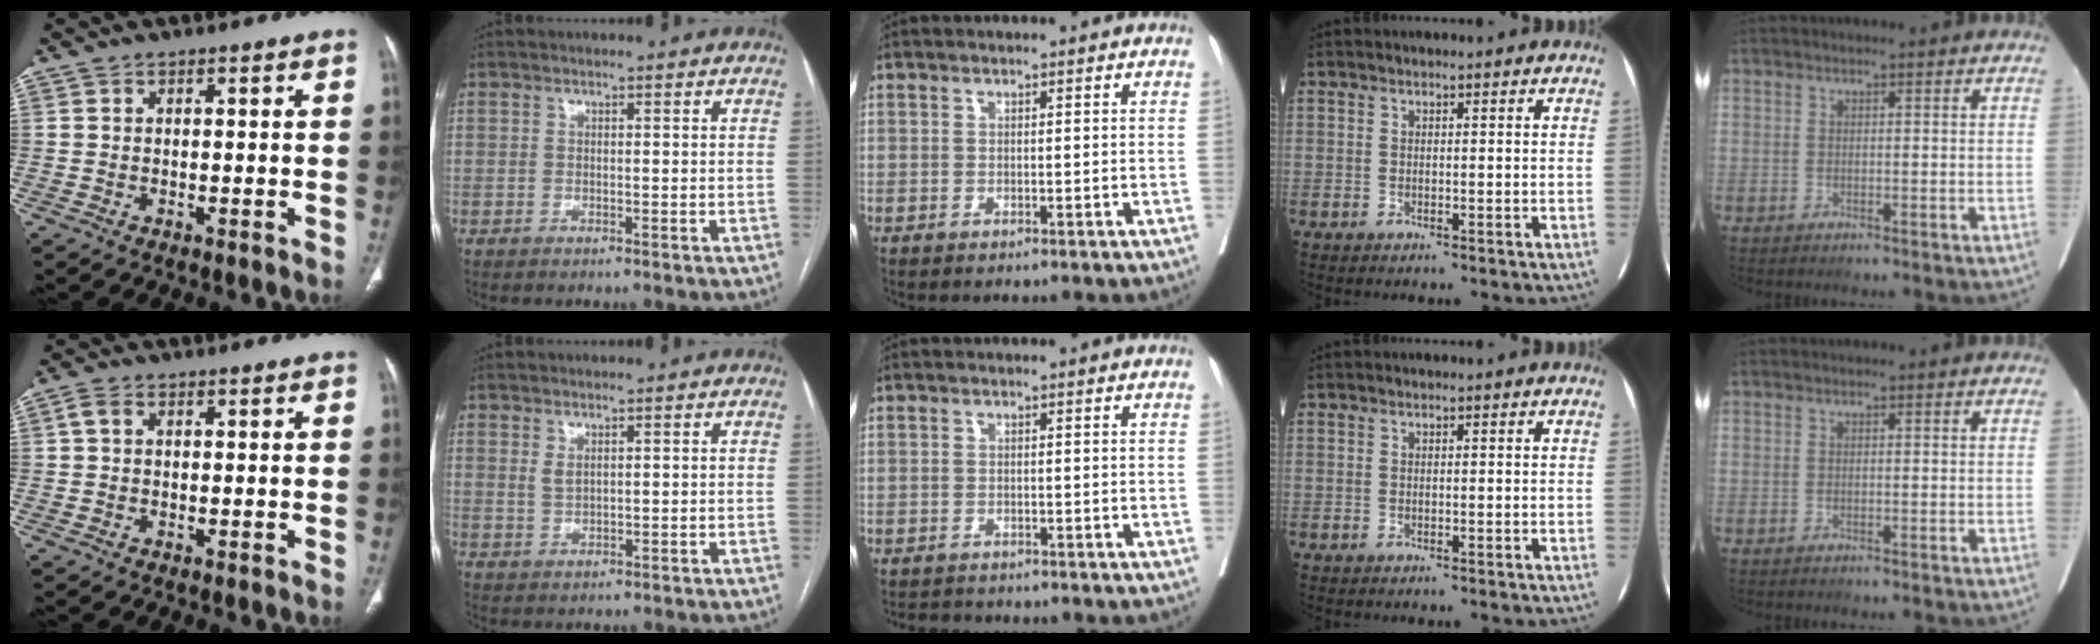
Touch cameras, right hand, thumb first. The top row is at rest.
{"thumb": {"total": 1.9, "force": [0.4, 1.3, 1.3], "torque": [-0.029, 0.009, 0.008]}, "index": {"total": 1.5, "force": [0.8, 0.7, 1.0], "torque": [-0.021, -0.001, 0.022]}, "middle": {"total": 2.2, "force": [-2.1, 0.7, 0.1], "torque": [-0.003, -0.007, -0.034]}}